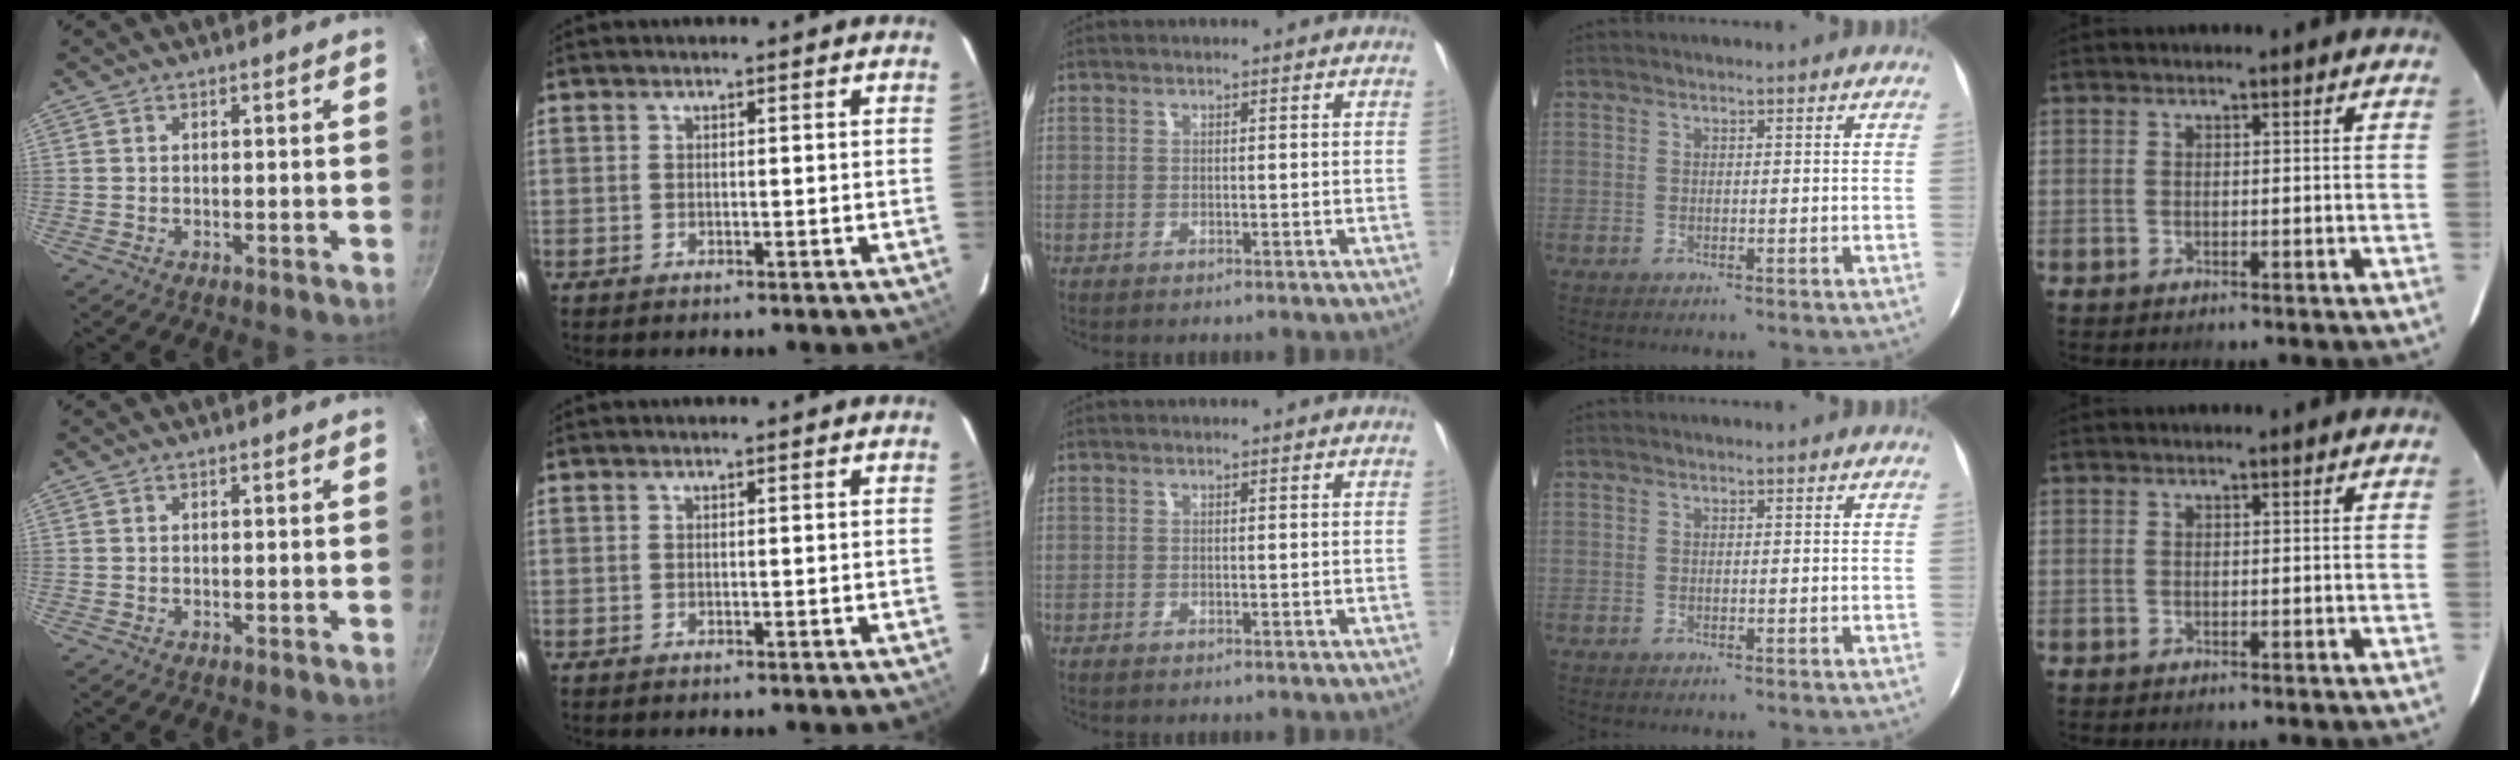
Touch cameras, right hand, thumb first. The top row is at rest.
{}